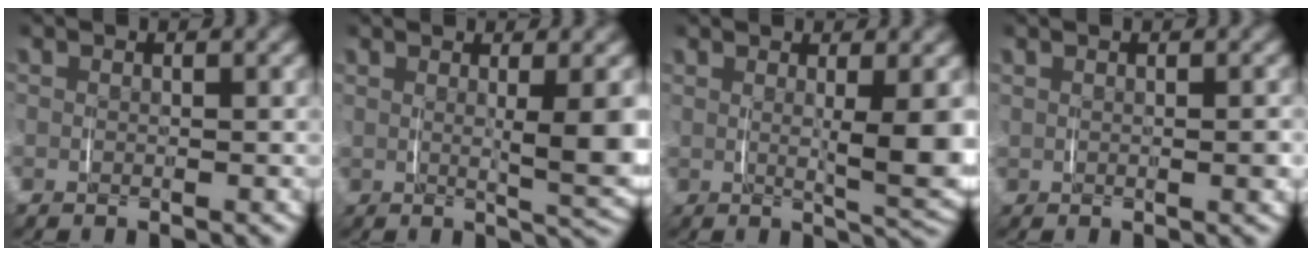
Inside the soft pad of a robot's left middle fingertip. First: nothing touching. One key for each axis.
{"total": 5.3, "fx": 1.2, "fy": 1.5, "fz": 4.9, "tx": -0.060, "ty": -0.002, "tz": 0.021}
{"total": 5.9, "fx": 1.3, "fy": 1.8, "fz": 5.4, "tx": -0.066, "ty": -0.004, "tz": 0.024}
{"total": 1.1, "fx": 0.3, "fy": 0.6, "fz": 0.8, "tx": -0.014, "ty": 0.005, "tz": 0.003}